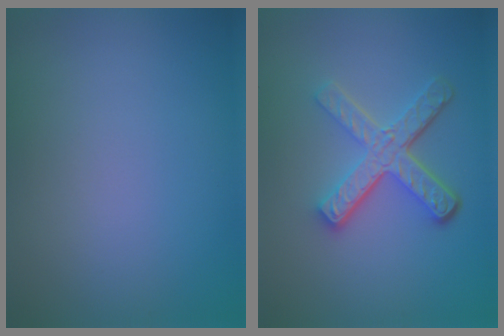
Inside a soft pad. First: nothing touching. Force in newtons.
{"total": 5.0, "press": 3.5, "slide": 3.6}